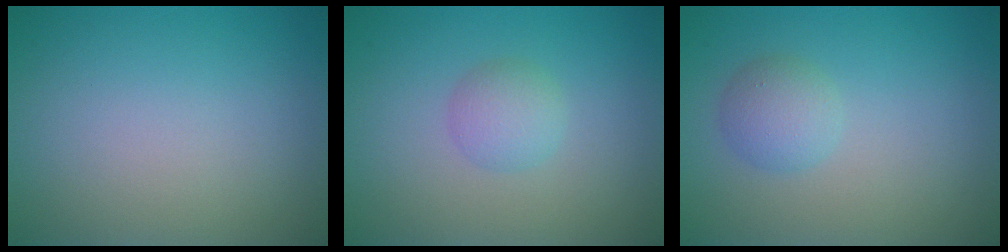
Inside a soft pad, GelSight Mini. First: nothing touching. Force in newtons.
{"total": 2.1, "press": 2.1, "slide": 0.1}
{"total": 2.2, "press": 2.2, "slide": 0.1}